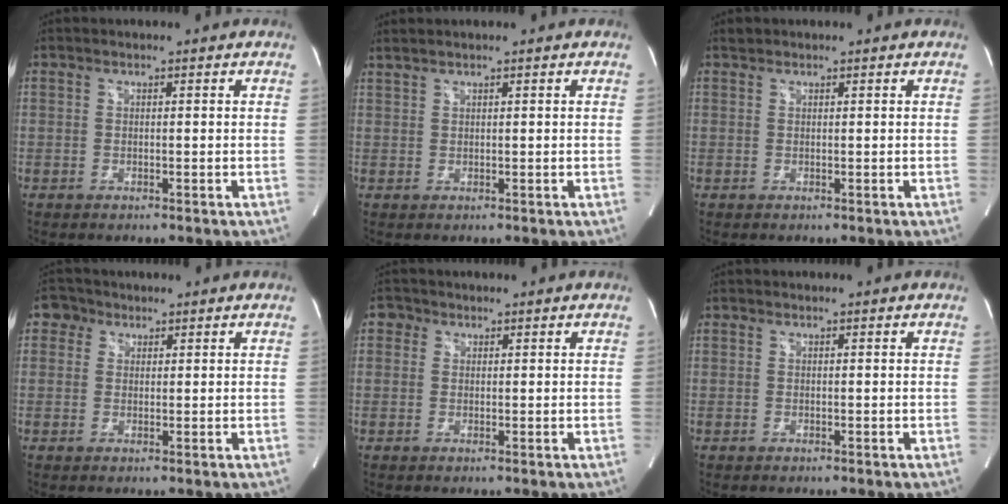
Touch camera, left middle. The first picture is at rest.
{"total": 9.6, "force": [8.3, -1.1, 4.6], "torque": [-0.111, 0.001, 0.182]}
{"total": 0.6, "force": [0.6, 0.2, 0.0], "torque": [-0.006, 0.006, 0.011]}
{"total": 2.9, "force": [1.4, 2.6, 0.5], "torque": [-0.008, 0.010, 0.019]}
{"total": 1.9, "force": [0.7, 1.7, 0.4], "torque": [0.002, 0.008, 0.007]}
{"total": 0.0}